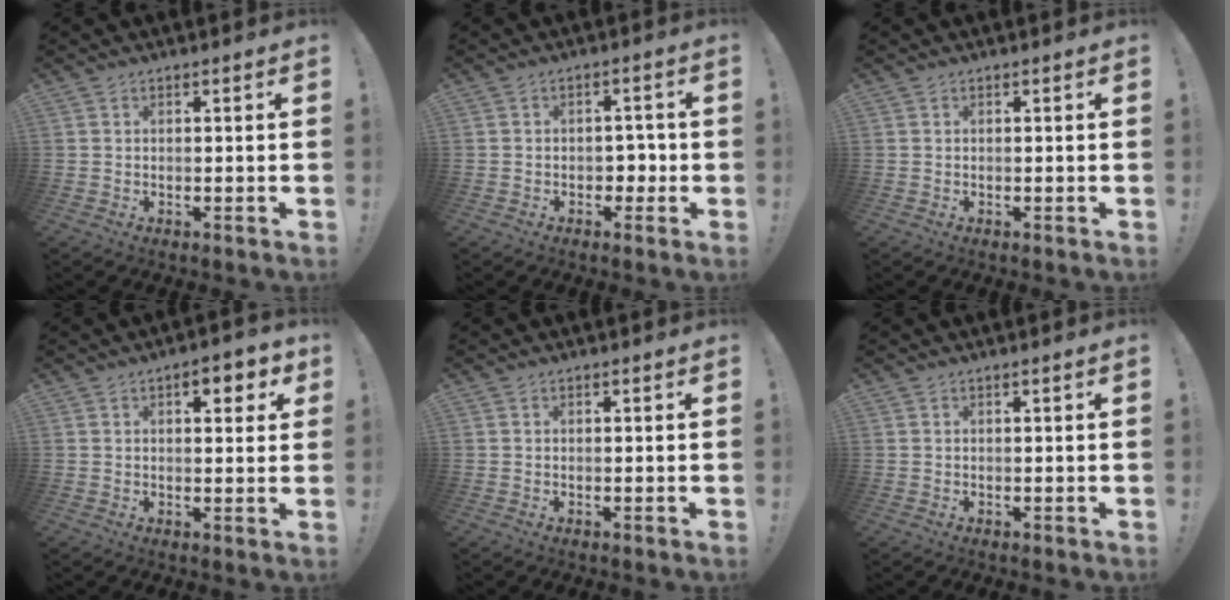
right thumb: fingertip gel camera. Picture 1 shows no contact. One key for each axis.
{"total": 4.2, "fx": -1.1, "fy": 3.6, "fz": 1.9, "tx": -0.026, "ty": 0.012, "tz": -0.019}
{"total": 0.0}
{"total": 6.3, "fx": 3.0, "fy": 2.8, "fz": 4.8, "tx": -0.048, "ty": -0.010, "tz": 0.044}
{"total": 0.0}
{"total": 0.6, "fx": 0.3, "fy": -0.3, "fz": 0.4, "tx": 0.000, "ty": -0.004, "tz": 0.003}